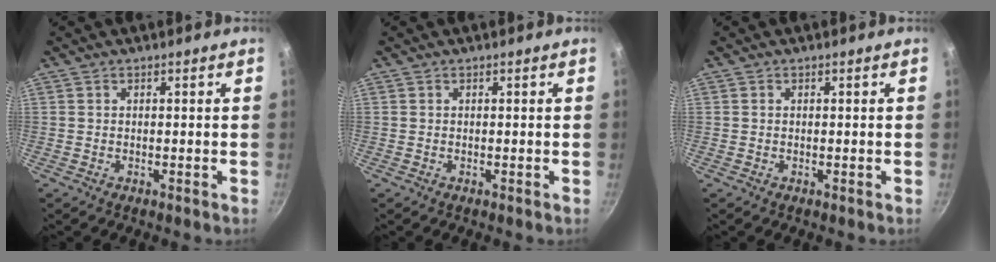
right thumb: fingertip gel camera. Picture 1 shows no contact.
{"total": 0.0}
{"total": 0.0}